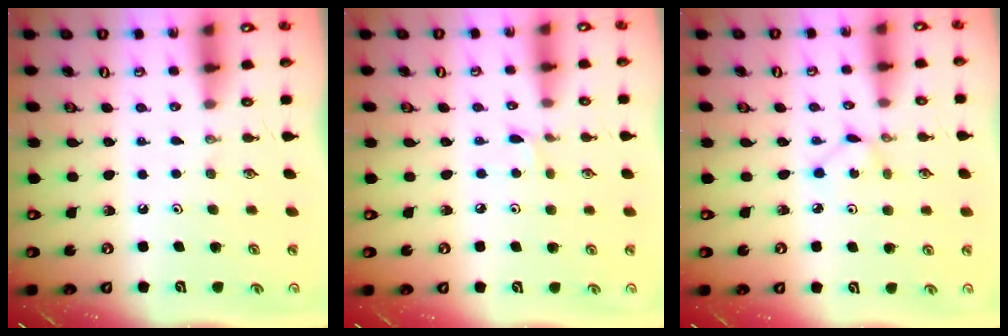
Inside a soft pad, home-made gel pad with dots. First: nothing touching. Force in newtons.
{"total": 1.4, "press": 1.4, "slide": 0.2}
{"total": 1.7, "press": 1.6, "slide": 0.2}